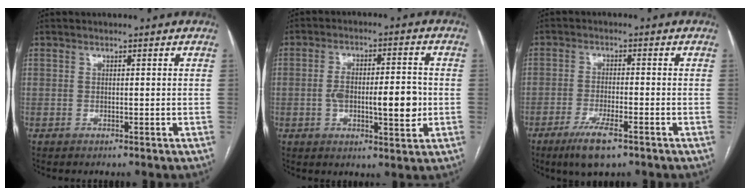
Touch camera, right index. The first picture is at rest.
{"total": 10.0, "force": [-1.2, 3.1, 9.4], "torque": [-0.158, 0.008, -0.016]}
{"total": 6.6, "force": [-4.2, 1.2, 5.0], "torque": [-0.097, -0.012, -0.069]}